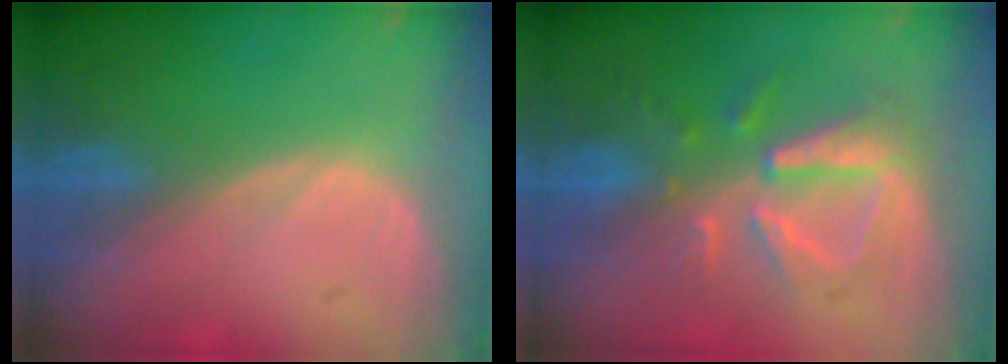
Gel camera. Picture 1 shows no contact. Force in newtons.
{"total": 7.9, "press": 7.9, "slide": 0.4}